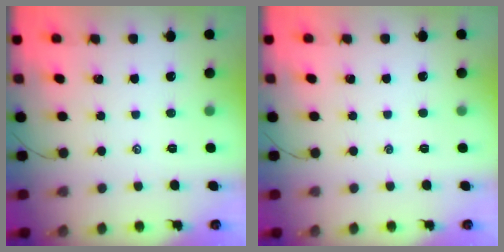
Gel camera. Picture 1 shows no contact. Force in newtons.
{"total": 0.0}